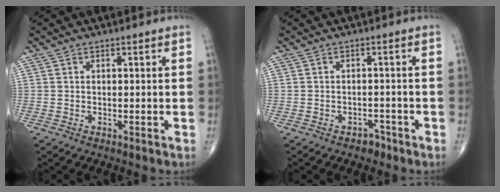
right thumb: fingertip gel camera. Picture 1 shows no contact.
{"total": 2.2, "force": [-1.6, 1.4, 0.6], "torque": [-0.004, 0.011, -0.021]}